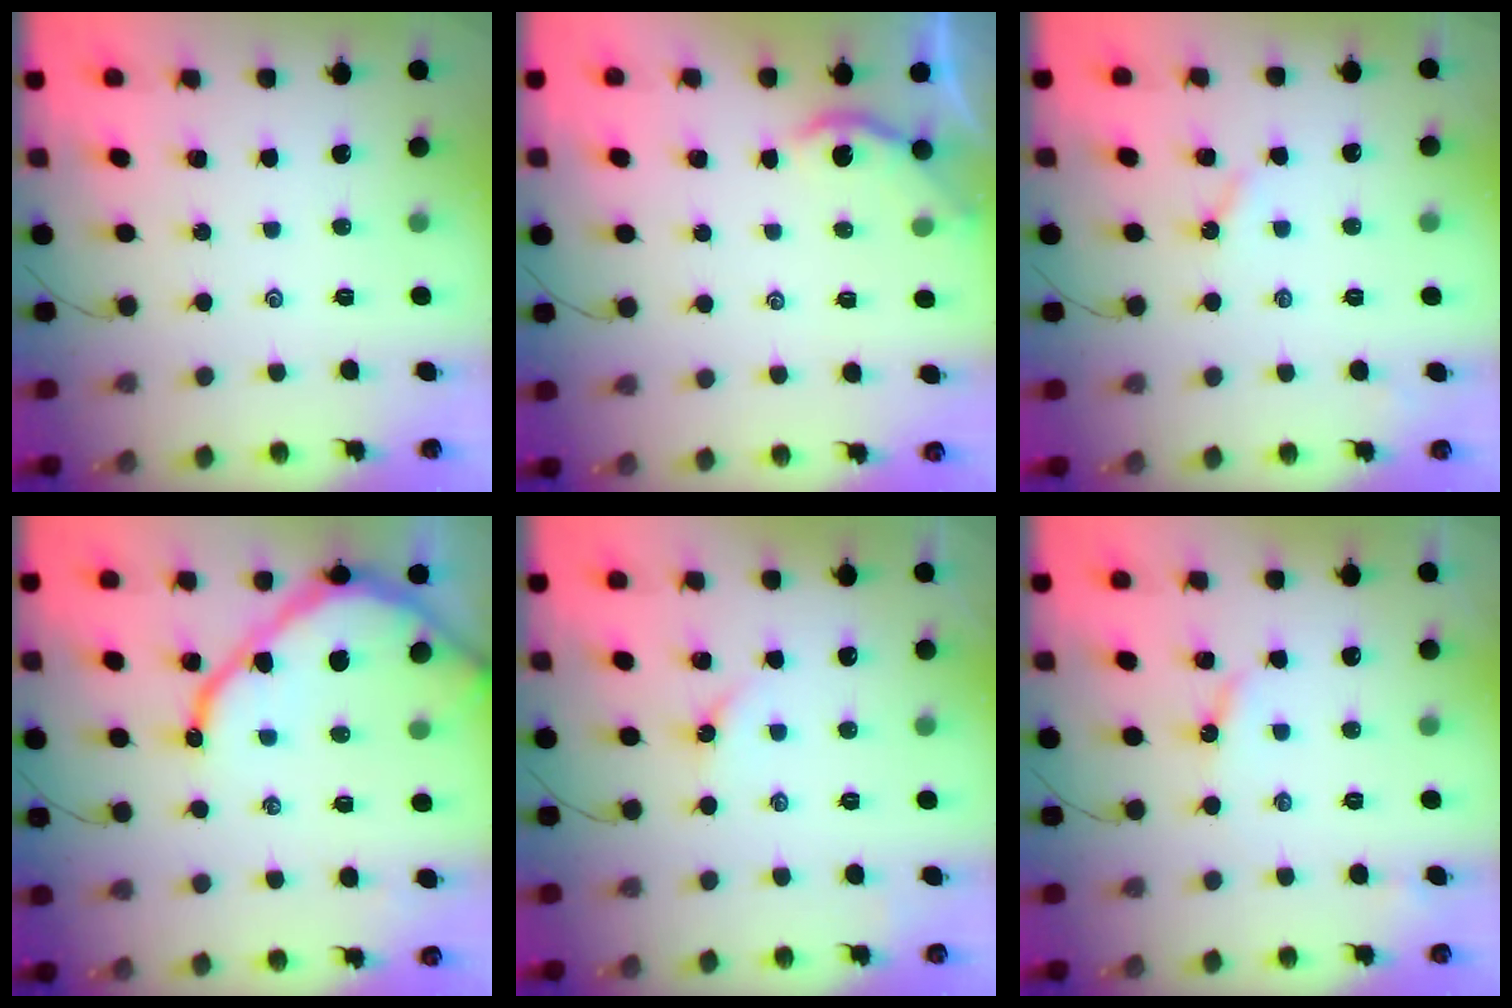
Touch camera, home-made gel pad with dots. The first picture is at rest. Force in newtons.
{"total": 1.8, "press": 1.8, "slide": 0.1}
{"total": 2.8, "press": 2.8, "slide": 0.5}
{"total": 13.2, "press": 13.1, "slide": 1.5}
{"total": 2.7, "press": 2.6, "slide": 0.5}
{"total": 3.2, "press": 3.2, "slide": 0.2}